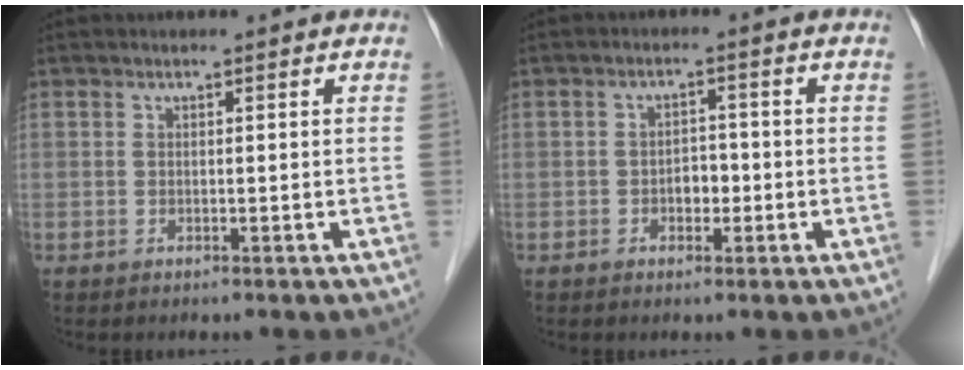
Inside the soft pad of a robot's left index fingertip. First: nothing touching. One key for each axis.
{"total": 2.6, "fx": -0.9, "fy": 1.7, "fz": 1.8, "tx": -0.025, "ty": 0.007, "tz": -0.014}